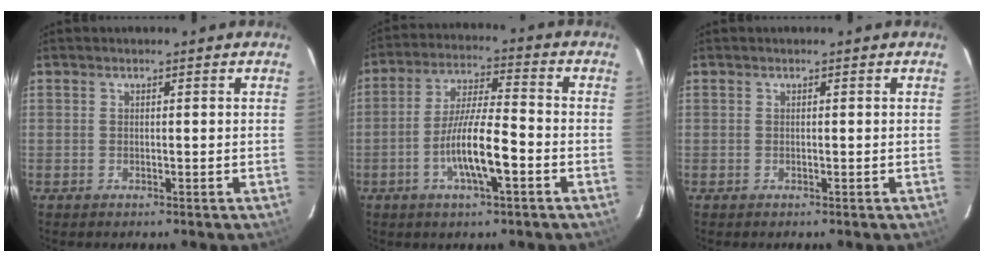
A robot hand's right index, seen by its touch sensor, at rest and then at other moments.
{"total": 10.5, "force": [-4.1, 1.6, 9.5], "torque": [-0.186, -0.003, -0.075]}
{"total": 0.0}